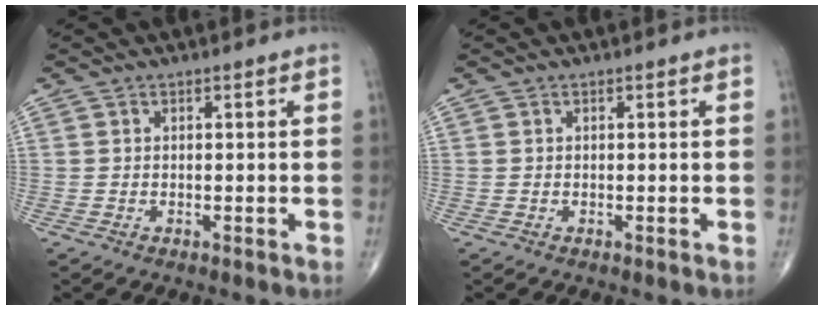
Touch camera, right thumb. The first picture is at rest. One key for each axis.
{"total": 0.0}